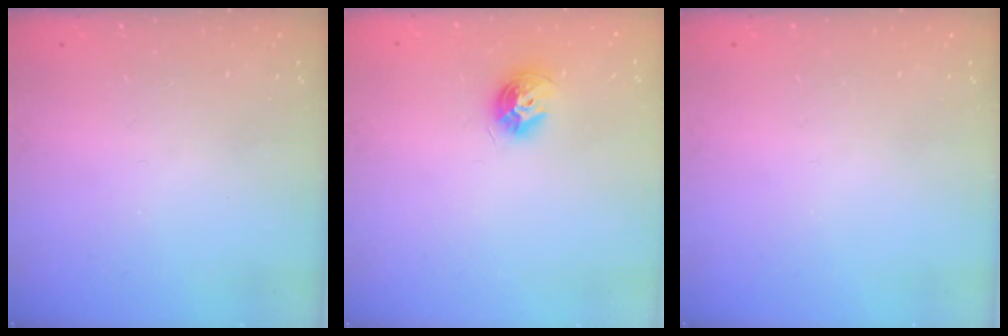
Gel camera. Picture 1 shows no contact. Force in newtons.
{"total": 8.9, "press": 8.9, "slide": 0.5}
{"total": 0.0}